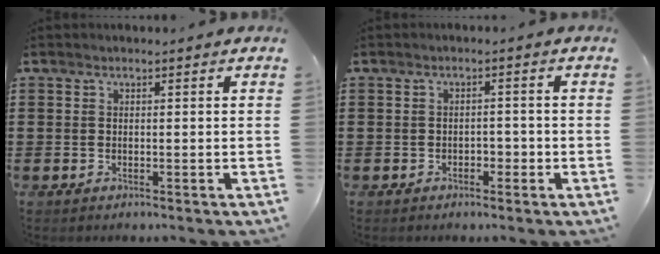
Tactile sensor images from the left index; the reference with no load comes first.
{"total": 1.6, "force": [-1.1, 0.9, 0.7], "torque": [-0.019, 0.003, -0.027]}